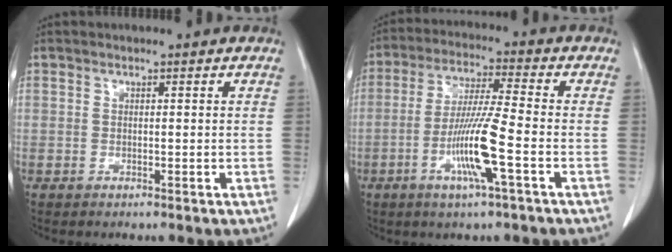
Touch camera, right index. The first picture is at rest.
{"total": 7.3, "force": [-2.4, -0.2, 6.8], "torque": [-0.131, -0.007, -0.047]}